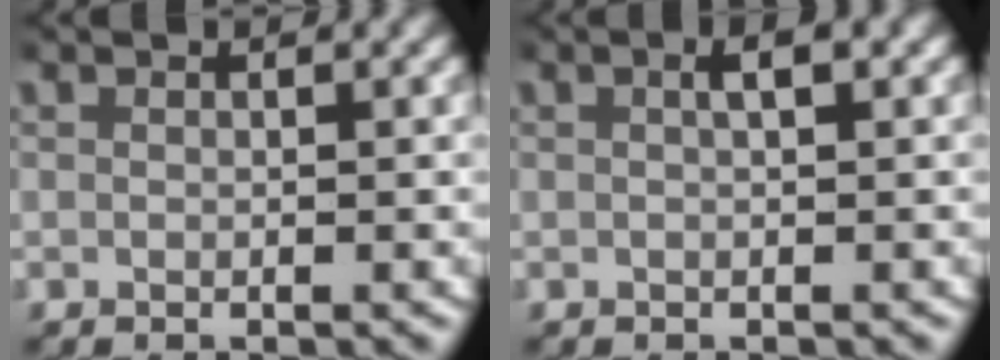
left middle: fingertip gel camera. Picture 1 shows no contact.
{"total": 1.3, "force": [0.3, 0.3, 1.2], "torque": [-0.016, 0.010, 0.004]}